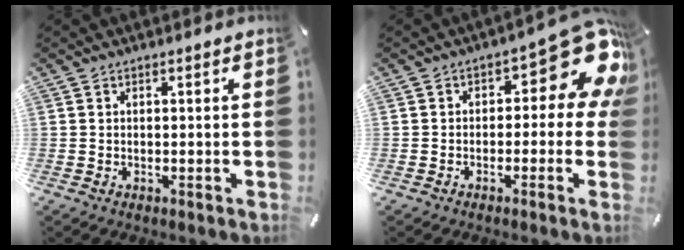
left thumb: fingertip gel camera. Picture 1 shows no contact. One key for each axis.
{"total": 13.2, "fx": 5.4, "fy": 6.1, "fz": 10.3, "tx": -0.126, "ty": -0.046, "tz": 0.091}